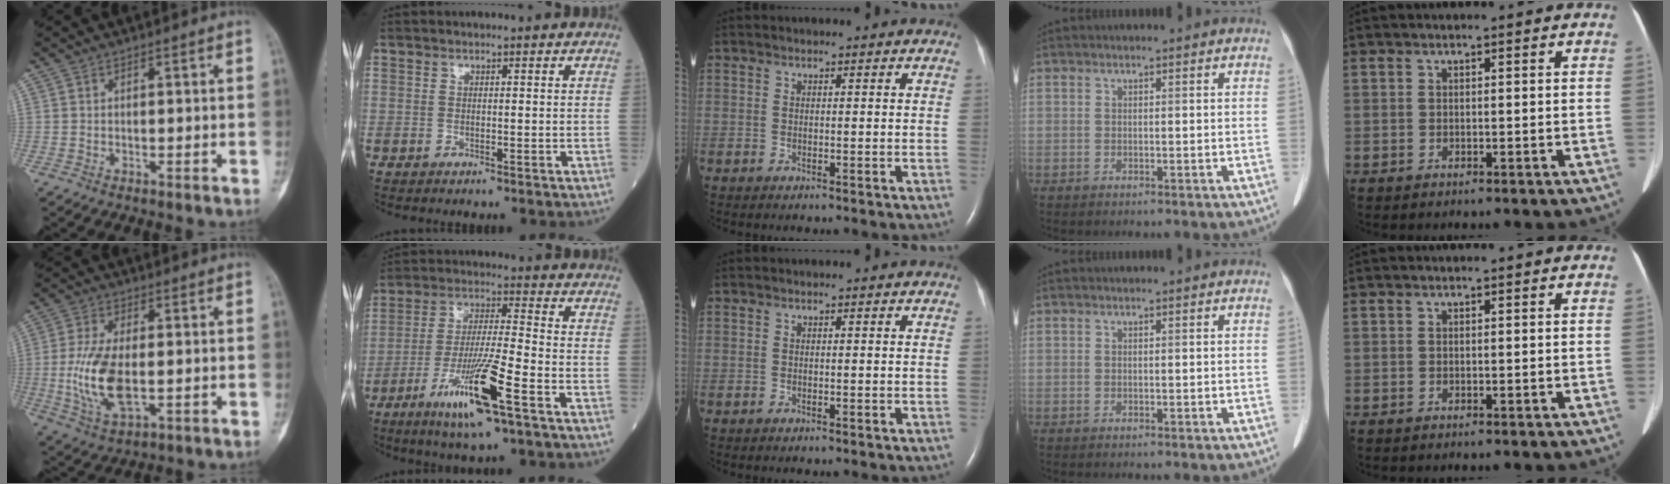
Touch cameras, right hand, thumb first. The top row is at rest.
{"thumb": {"total": 12.3, "force": [-1.2, 6.0, 10.6], "torque": [-0.218, -0.008, -0.018]}, "index": {"total": 12.9, "force": [-6.5, 0.3, 11.1], "torque": [-0.215, -0.023, -0.119]}}